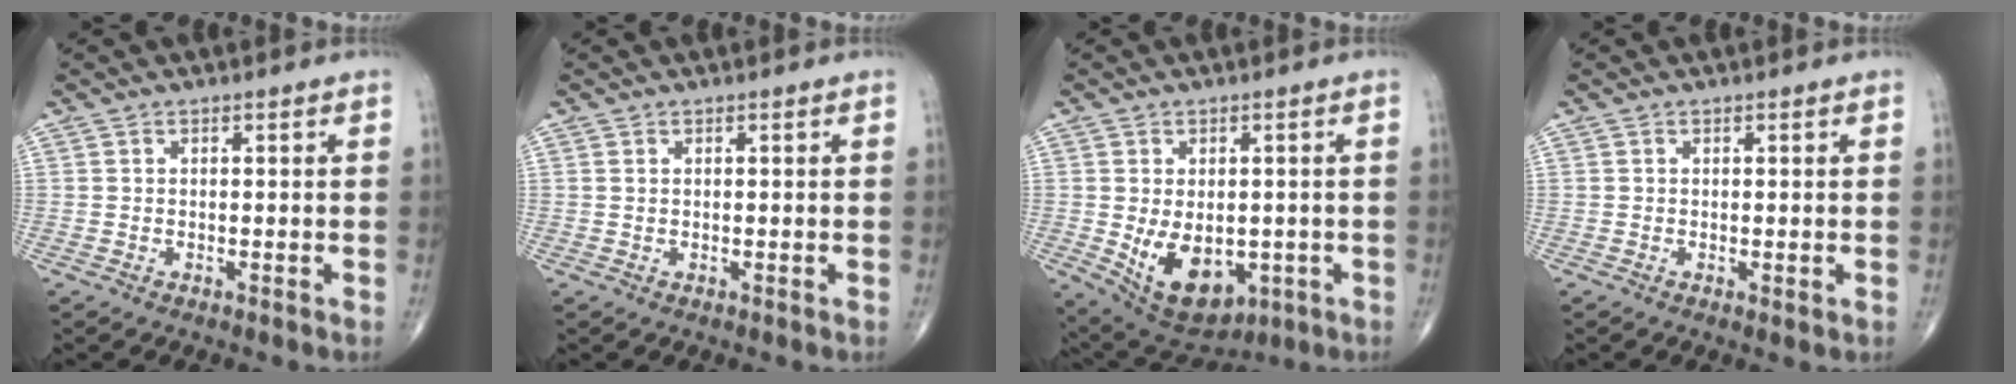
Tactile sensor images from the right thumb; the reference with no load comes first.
{"total": 0.0}
{"total": 12.3, "force": [-2.4, 7.9, 9.0], "torque": [-0.120, -0.009, -0.012]}
{"total": 0.6, "force": [0.0, 0.3, 0.5], "torque": [-0.011, -0.003, -0.001]}